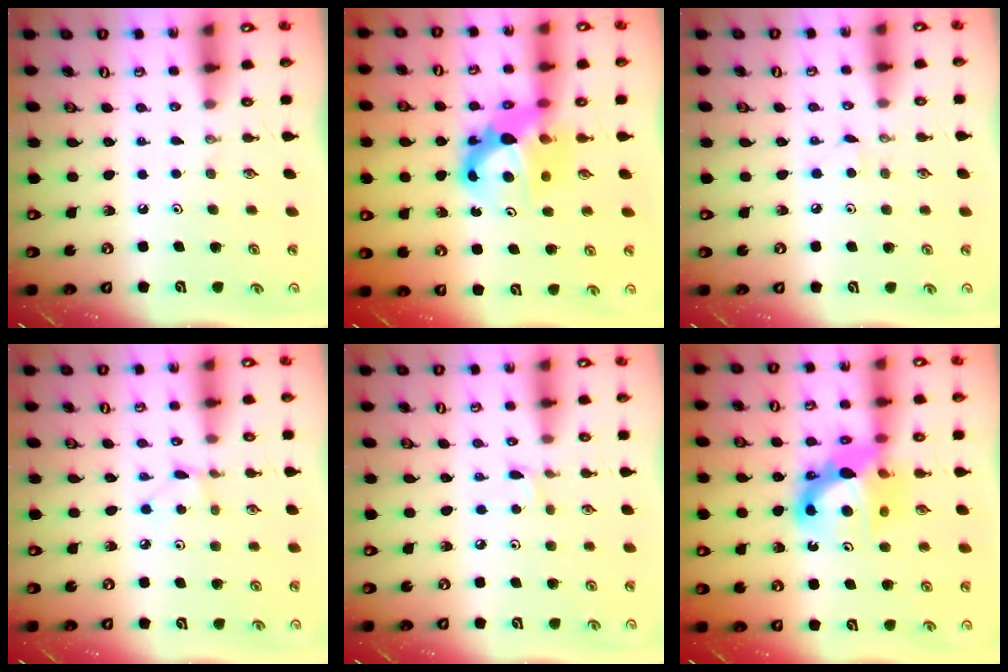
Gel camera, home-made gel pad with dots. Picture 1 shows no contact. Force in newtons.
{"total": 9.7, "press": 9.7, "slide": 0.8}
{"total": 2.9, "press": 2.9, "slide": 0.4}
{"total": 2.7, "press": 2.7, "slide": 0.3}
{"total": 1.4, "press": 1.4, "slide": 0.2}
{"total": 13.2, "press": 13.2, "slide": 1.5}